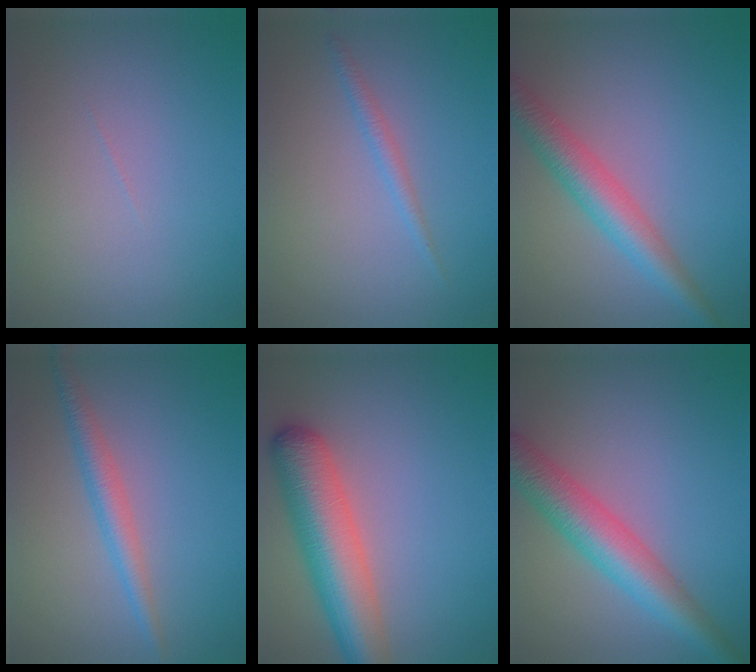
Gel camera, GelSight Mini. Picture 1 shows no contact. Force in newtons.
{"total": 1.2, "press": 1.2, "slide": 0.0}
{"total": 4.4, "press": 4.4, "slide": 0.2}
{"total": 2.5, "press": 2.5, "slide": 0.1}
{"total": 7.0, "press": 7.0, "slide": 0.4}
{"total": 5.8, "press": 5.8, "slide": 0.1}